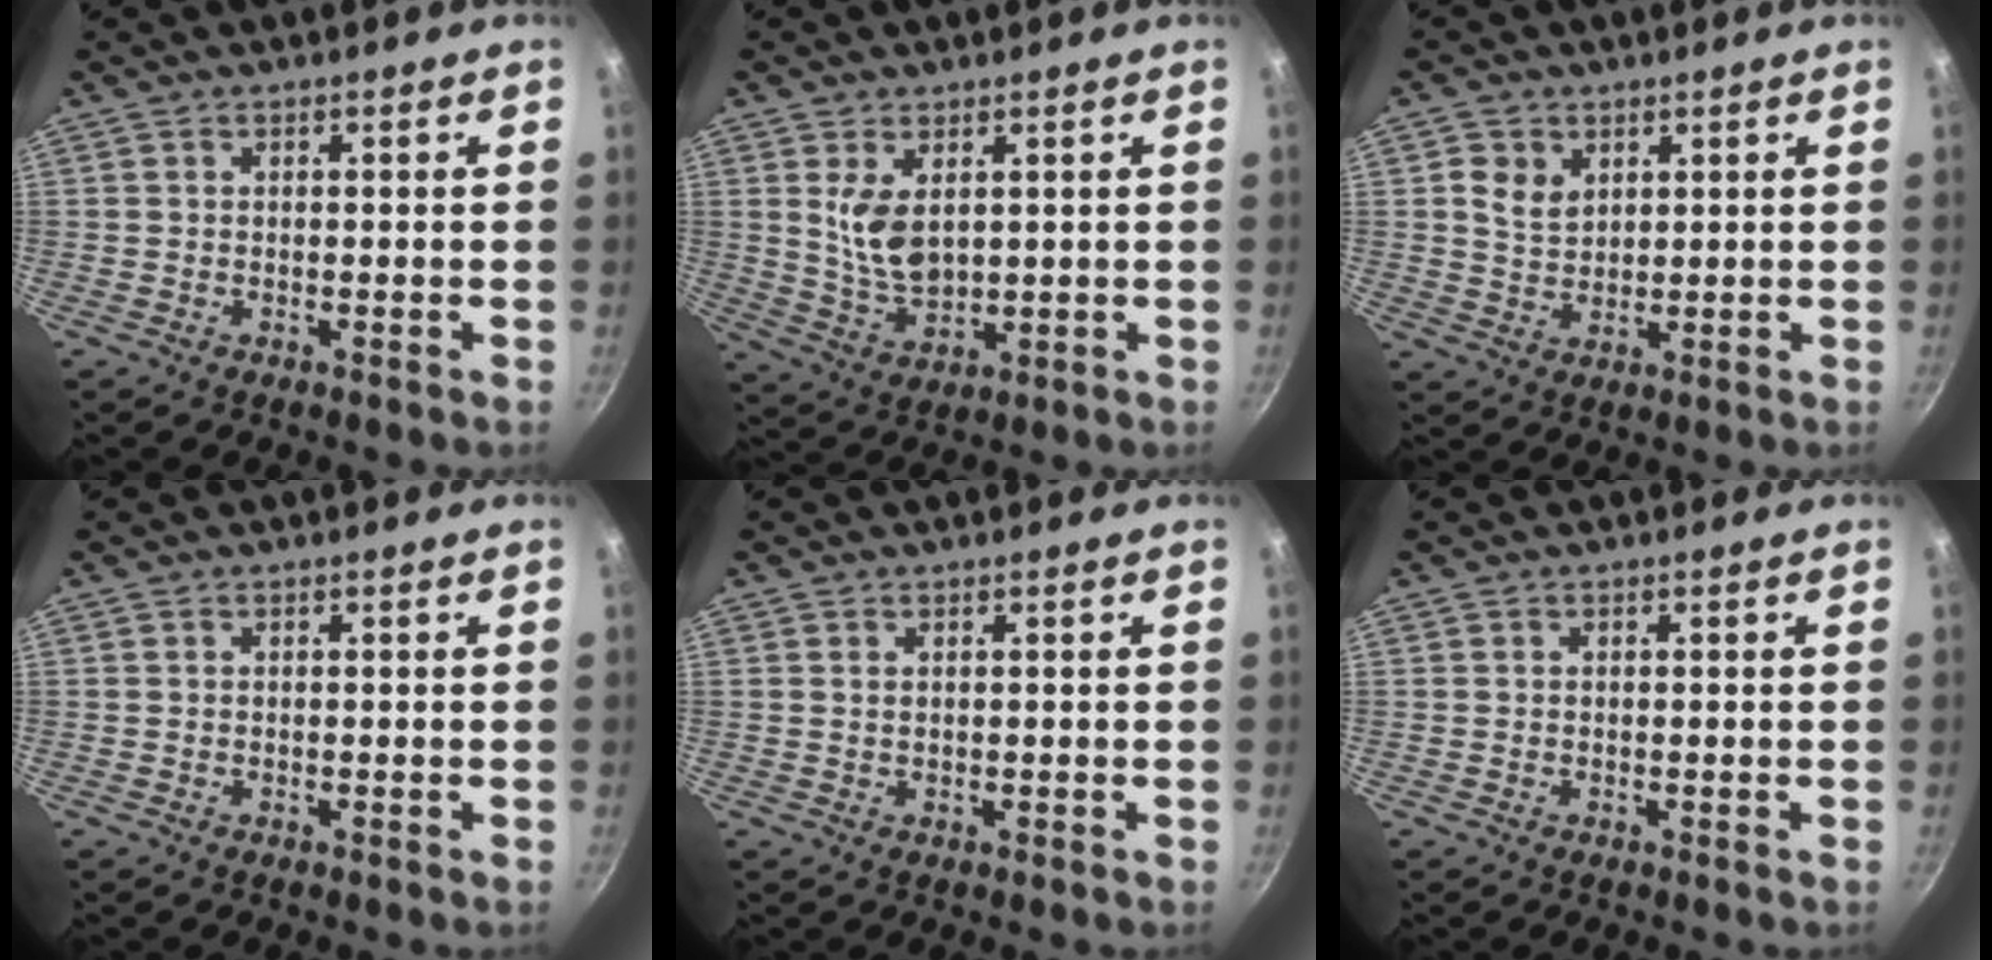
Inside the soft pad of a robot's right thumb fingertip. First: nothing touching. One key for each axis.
{"total": 7.6, "fx": 2.2, "fy": 4.3, "fz": 5.9, "tx": -0.100, "ty": -0.028, "tz": 0.053}
{"total": 5.0, "fx": 1.8, "fy": 3.9, "fz": 2.7, "tx": -0.034, "ty": -0.008, "tz": 0.036}
{"total": 0.0}
{"total": 0.6, "fx": 0.3, "fy": 0.3, "fz": 0.4, "tx": -0.008, "ty": 0.001, "tz": 0.006}
{"total": 0.0}